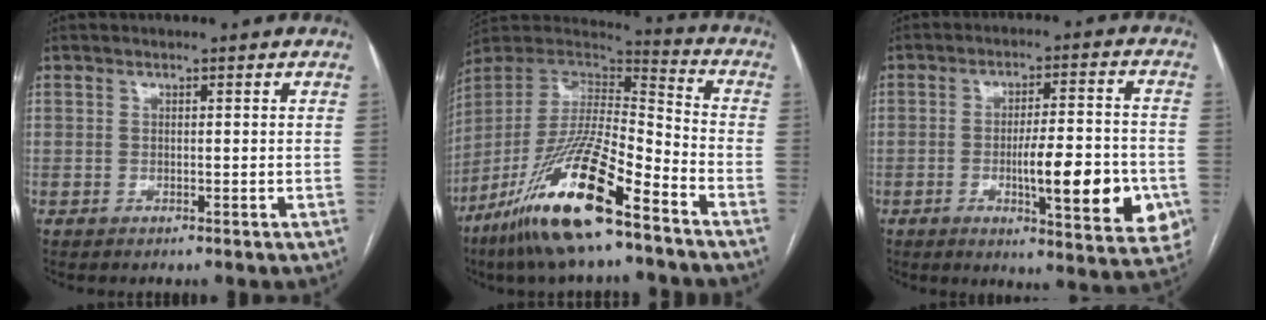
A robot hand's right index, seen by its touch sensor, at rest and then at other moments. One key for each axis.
{"total": 20.4, "fx": -12.8, "fy": 3.1, "fz": 15.5, "tx": -0.319, "ty": -0.033, "tz": -0.240}
{"total": 15.5, "fx": -3.8, "fy": 3.1, "fz": 14.6, "tx": -0.178, "ty": 0.001, "tz": -0.045}